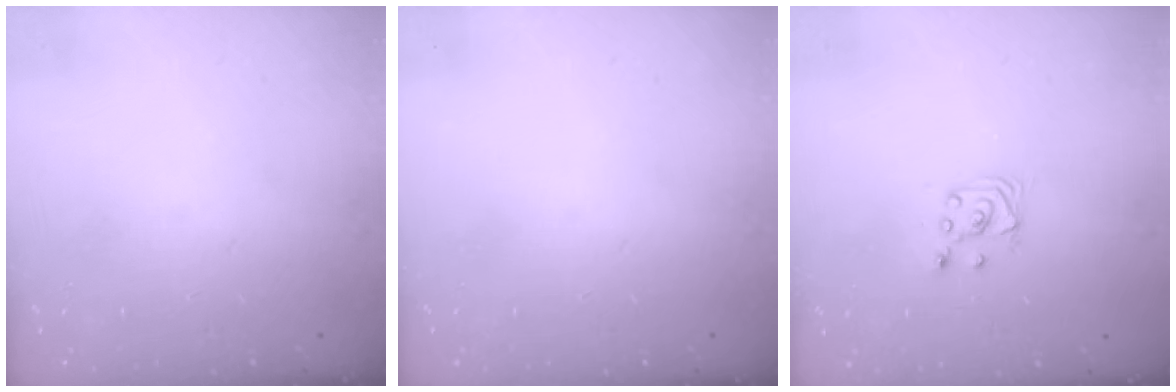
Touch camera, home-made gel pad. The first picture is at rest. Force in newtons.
{"total": 0.0}
{"total": 3.5, "press": 3.5, "slide": 0.4}